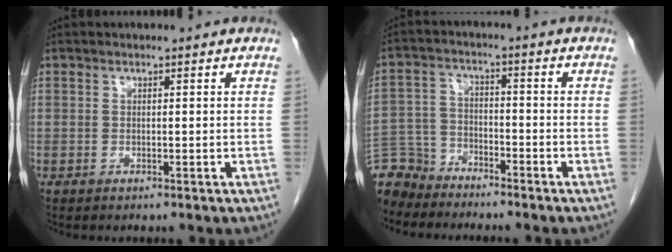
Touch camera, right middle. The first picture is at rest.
{"total": 8.0, "force": [-7.4, 2.9, -0.1], "torque": [0.001, 0.006, -0.148]}